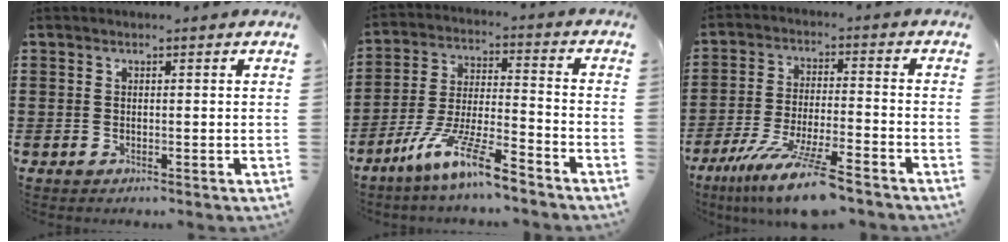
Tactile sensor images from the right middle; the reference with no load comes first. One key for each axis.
{"total": 12.4, "fx": -9.6, "fy": 1.0, "fz": 7.7, "tx": -0.147, "ty": 0.014, "tz": -0.184}
{"total": 10.9, "fx": -8.6, "fy": 0.5, "fz": 6.7, "tx": -0.135, "ty": -0.005, "tz": -0.165}